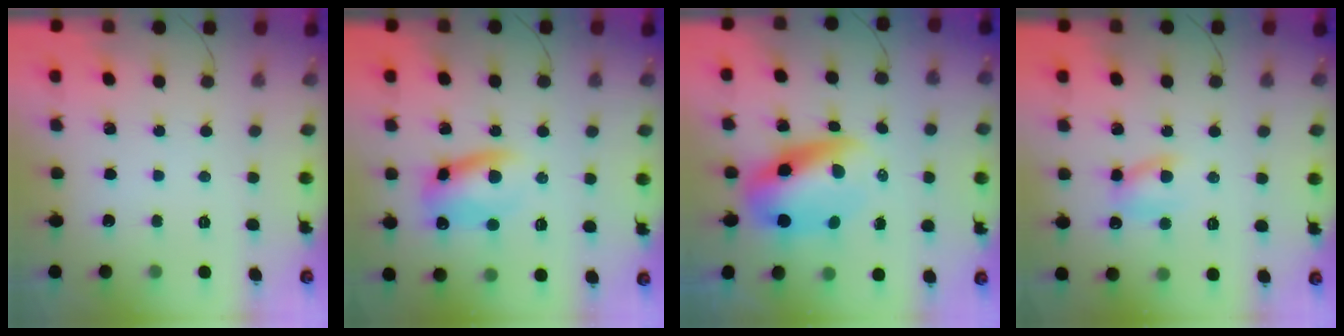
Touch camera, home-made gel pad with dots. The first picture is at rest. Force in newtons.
{"total": 10.5, "press": 10.4, "slide": 1.6}
{"total": 9.3, "press": 9.0, "slide": 2.6}
{"total": 7.4, "press": 7.2, "slide": 1.4}